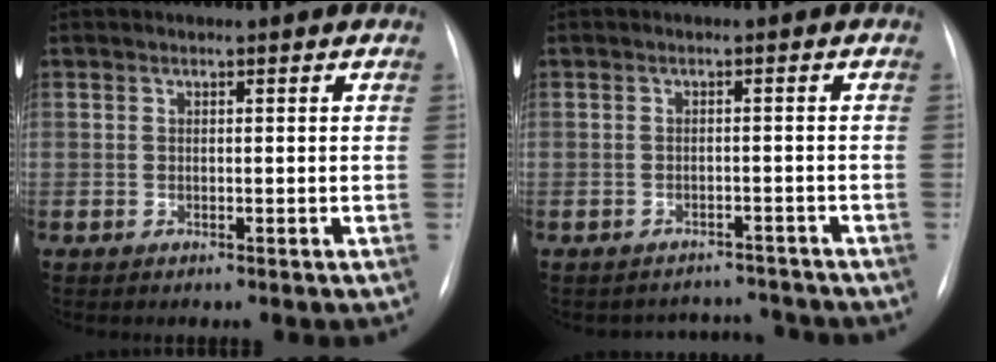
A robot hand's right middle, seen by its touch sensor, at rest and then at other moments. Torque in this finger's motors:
{"motor_torque": [-0.09, 0.02, -0.12, -0.01]}